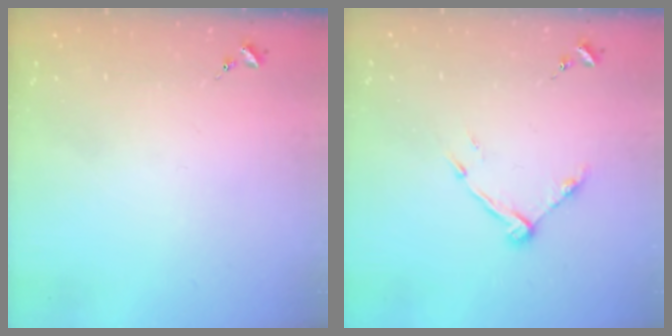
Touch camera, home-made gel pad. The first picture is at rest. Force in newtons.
{"total": 8.7, "press": 8.7, "slide": 0.5}